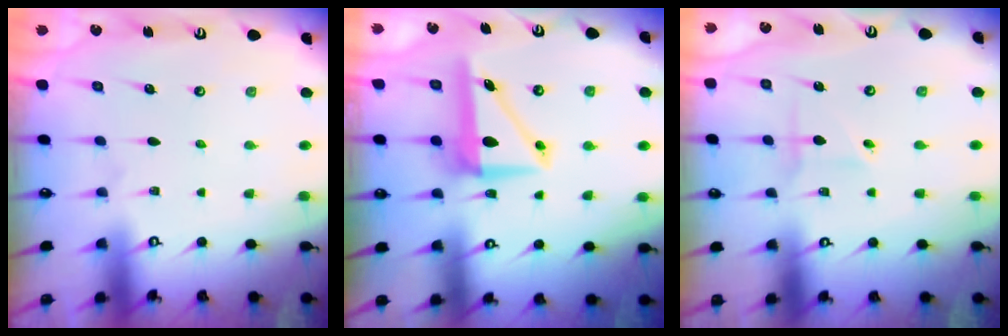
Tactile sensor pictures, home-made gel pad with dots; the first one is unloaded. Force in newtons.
{"total": 7.5, "press": 7.3, "slide": 1.8}
{"total": 1.6, "press": 1.4, "slide": 0.9}